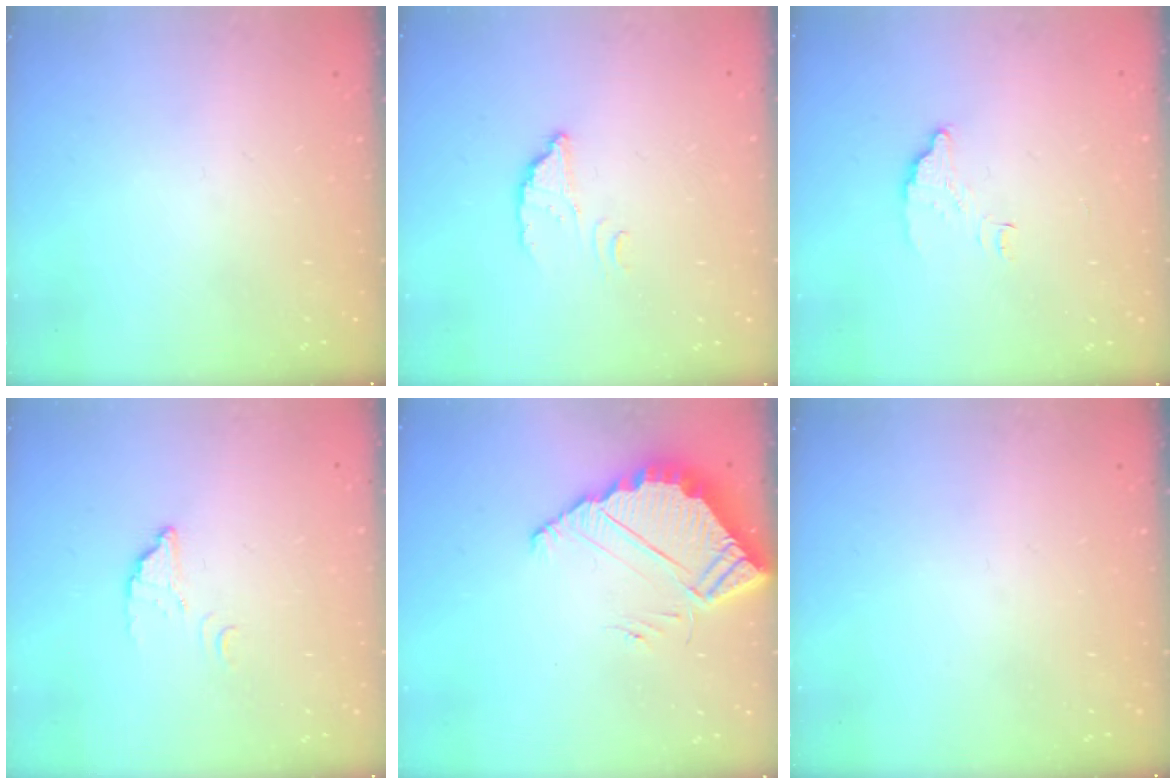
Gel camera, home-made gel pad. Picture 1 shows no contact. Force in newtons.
{"total": 2.8, "press": 2.8, "slide": 0.1}
{"total": 4.2, "press": 4.1, "slide": 0.3}
{"total": 3.1, "press": 3.1, "slide": 0.2}
{"total": 5.7, "press": 5.7, "slide": 0.4}
{"total": 0.0}